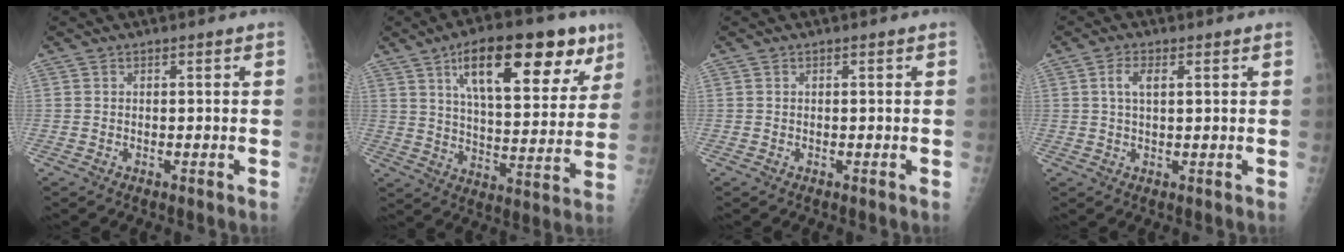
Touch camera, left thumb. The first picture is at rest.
{"total": 22.2, "force": [11.7, 9.0, 16.6], "torque": [-0.202, -0.030, 0.179]}
{"total": 0.0}
{"total": 3.5, "force": [1.1, 1.5, 3.0], "torque": [-0.059, 0.005, 0.021]}